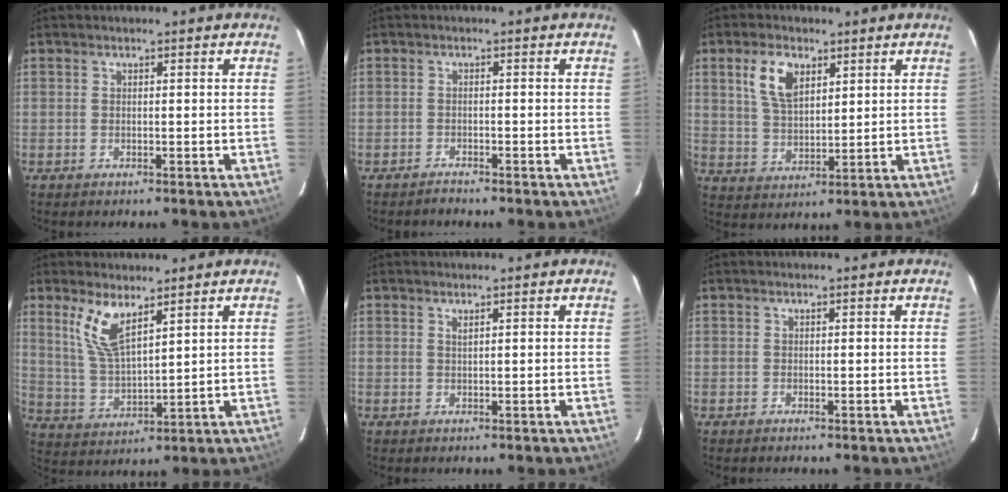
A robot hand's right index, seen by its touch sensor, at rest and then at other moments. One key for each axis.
{"total": 1.3, "fx": -1.3, "fy": 0.1, "fz": 0.2, "tx": -0.008, "ty": -0.001, "tz": -0.024}
{"total": 8.1, "fx": 3.8, "fy": 4.3, "fz": 5.7, "tx": -0.112, "ty": 0.012, "tz": 0.077}
{"total": 8.5, "fx": 5.2, "fy": 2.7, "fz": 6.1, "tx": -0.125, "ty": -0.003, "tz": 0.113}
{"total": 0.7, "fx": 0.5, "fy": 0.0, "fz": 0.4, "tx": -0.007, "ty": 0.000, "tz": 0.010}
{"total": 0.0}